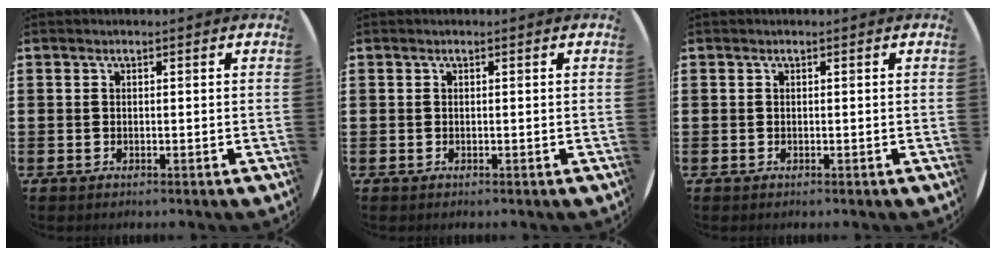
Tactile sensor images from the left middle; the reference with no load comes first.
{"total": 0.0}
{"total": 0.0}